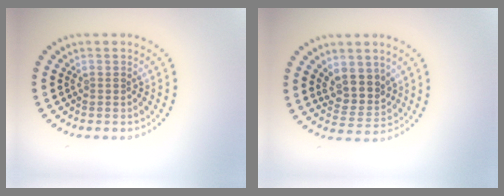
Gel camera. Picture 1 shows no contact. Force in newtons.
{"total": 3.5, "press": 3.0, "slide": 1.7}